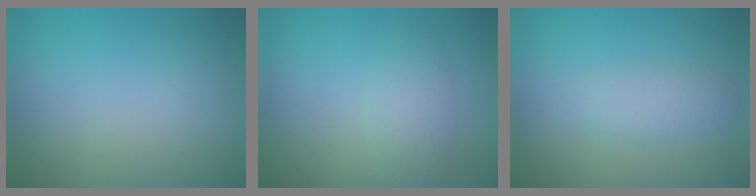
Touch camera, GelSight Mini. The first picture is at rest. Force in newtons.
{"total": 2.5, "press": 2.5, "slide": 0.2}
{"total": 2.4, "press": 2.4, "slide": 0.1}